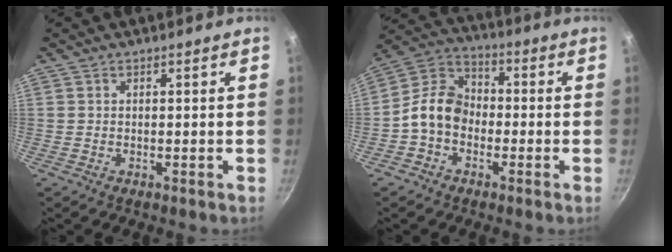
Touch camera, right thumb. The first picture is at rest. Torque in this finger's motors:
{"motor_torque": [1.44, 1.39, 1.07, -0.95, 0.21]}